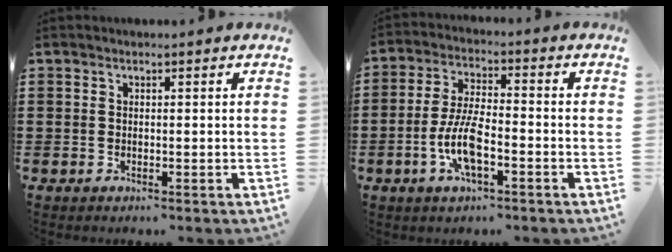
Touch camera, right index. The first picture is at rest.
{"total": 7.9, "force": [-2.7, 2.6, 7.0], "torque": [-0.162, -0.013, -0.057]}